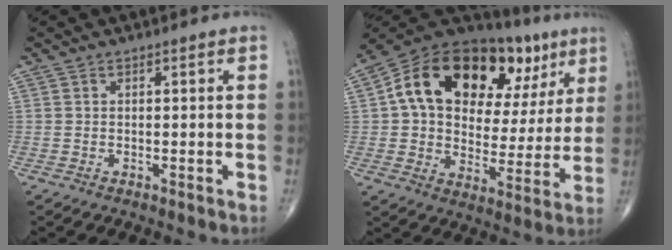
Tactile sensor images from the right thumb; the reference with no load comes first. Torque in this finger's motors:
{"motor_torque": [2.07, 2.93, 1.01, -0.42, 0.39]}